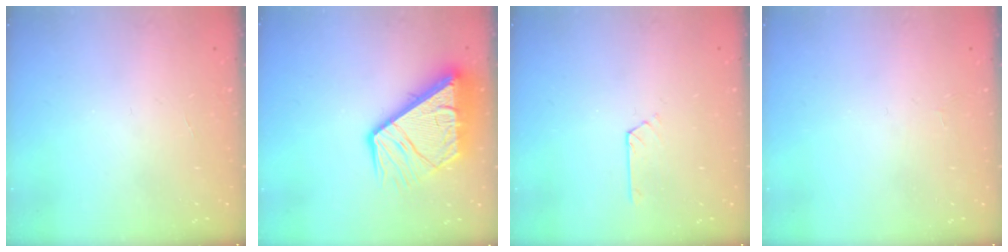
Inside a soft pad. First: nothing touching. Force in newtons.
{"total": 15.2, "press": 15.1, "slide": 1.7}
{"total": 2.1, "press": 2.0, "slide": 0.3}
{"total": 1.6, "press": 1.6, "slide": 0.2}